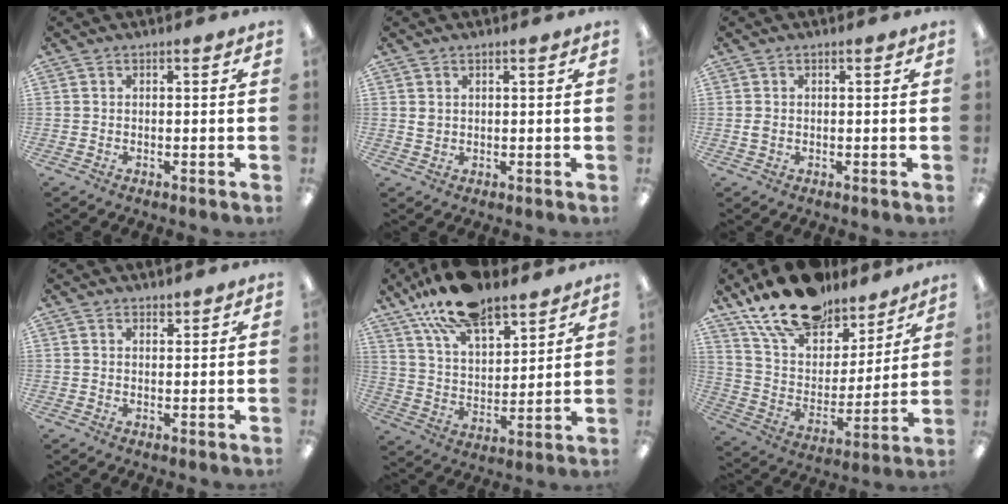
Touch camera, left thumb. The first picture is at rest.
{"total": 1.4, "force": [0.8, 1.0, 0.6], "torque": [-0.015, 0.003, 0.014]}
{"total": 1.3, "force": [0.0, 1.0, 0.8], "torque": [-0.016, 0.004, -0.001]}
{"total": 1.3, "force": [1.2, 0.3, 0.1], "torque": [0.005, -0.005, 0.022]}
{"total": 16.1, "force": [12.5, 6.5, 7.9], "torque": [-0.157, -0.059, 0.226]}
{"total": 18.8, "force": [14.9, 8.8, 7.4], "torque": [-0.147, -0.092, 0.270]}